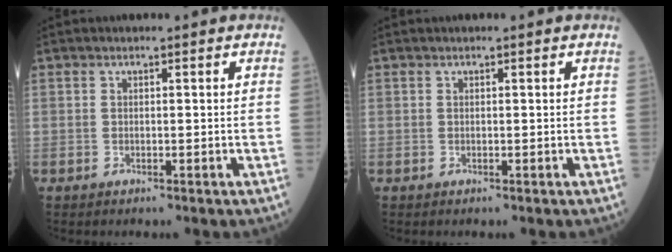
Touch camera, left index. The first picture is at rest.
{"total": 0.0}